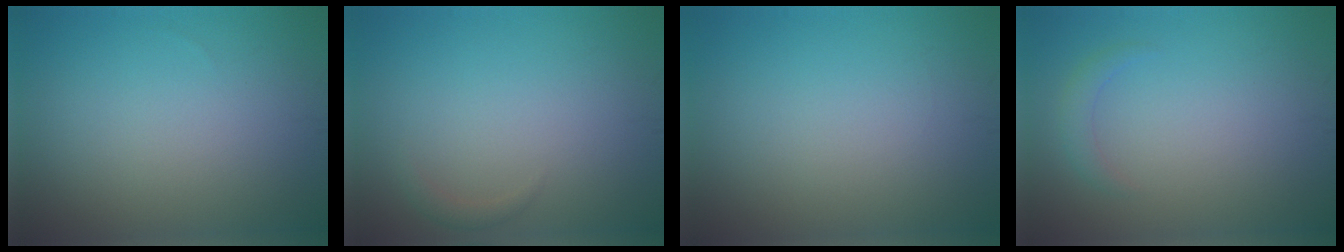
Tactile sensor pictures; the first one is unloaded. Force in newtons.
{"total": 0.9, "press": 0.9, "slide": 0.1}
{"total": 0.0}
{"total": 1.3, "press": 1.3, "slide": 0.1}